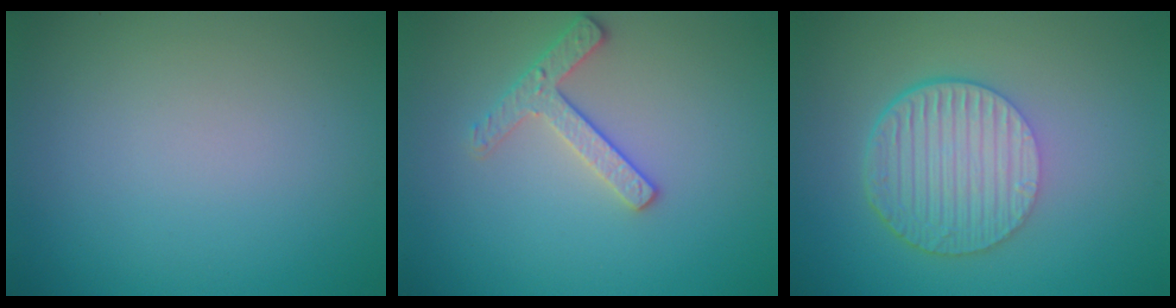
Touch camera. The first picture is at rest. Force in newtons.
{"total": 2.5, "press": 2.4, "slide": 0.5}
{"total": 6.1, "press": 4.1, "slide": 4.5}